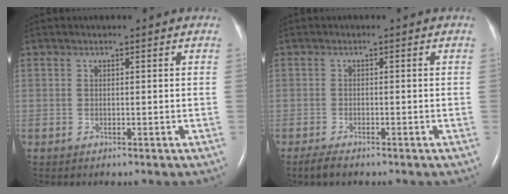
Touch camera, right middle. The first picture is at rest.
{"total": 2.2, "force": [-1.7, 0.6, 1.2], "torque": [-0.030, -0.006, -0.029]}